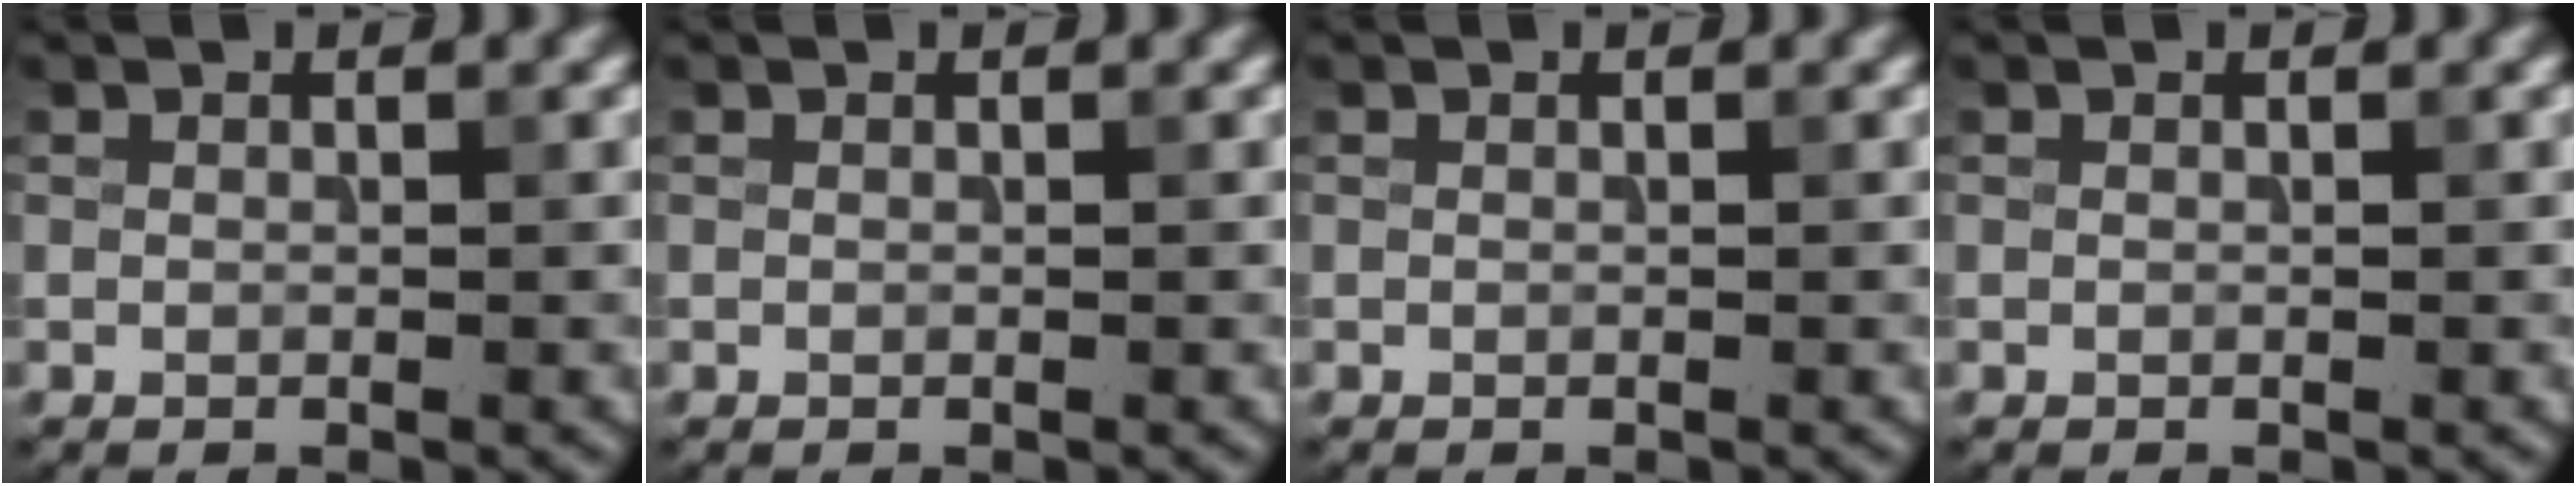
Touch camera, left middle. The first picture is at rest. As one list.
[{"total": 0.0}, {"total": 0.0}, {"total": 0.0}]